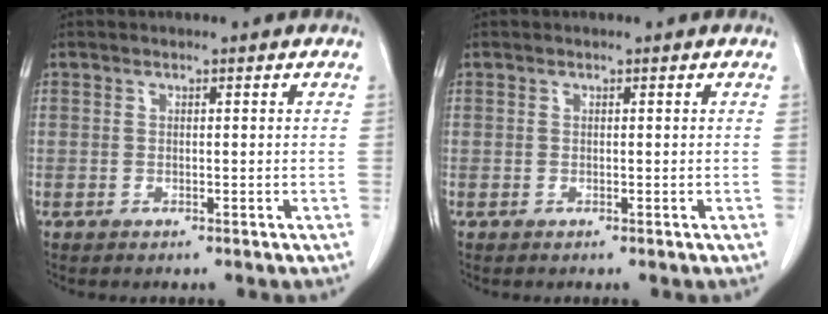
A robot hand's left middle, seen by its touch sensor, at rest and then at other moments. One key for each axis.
{"total": 0.0}